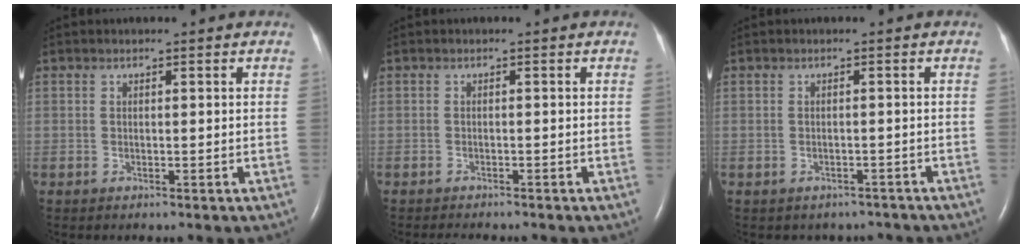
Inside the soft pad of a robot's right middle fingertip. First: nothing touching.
{"total": 2.8, "force": [-2.5, 0.6, 1.0], "torque": [-0.018, -0.007, -0.031]}
{"total": 4.1, "force": [-3.5, 2.1, -0.1], "torque": [0.001, 0.013, -0.039]}